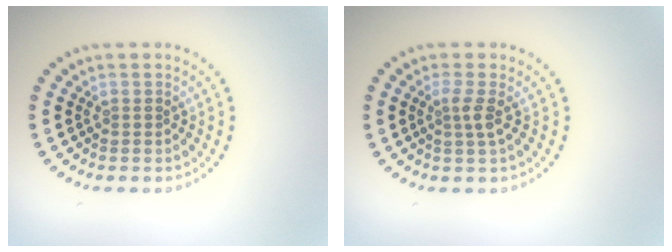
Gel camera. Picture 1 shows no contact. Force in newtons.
{"total": 1.6, "press": 1.1, "slide": 1.1}